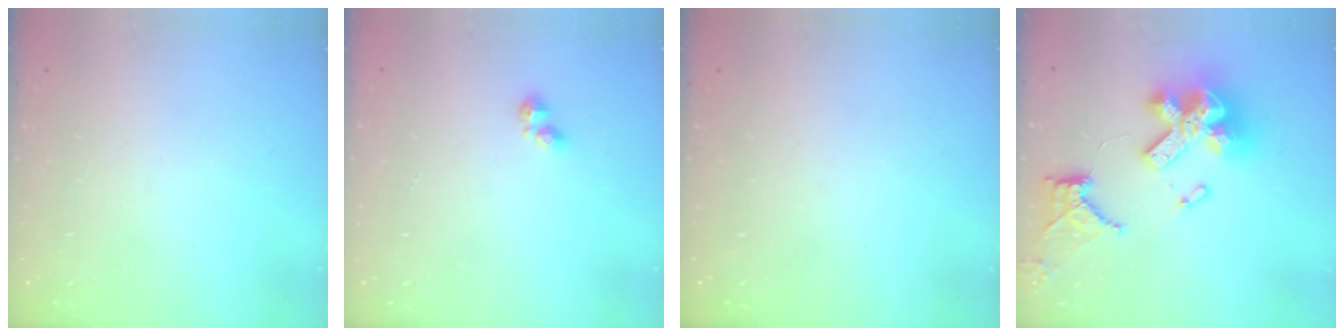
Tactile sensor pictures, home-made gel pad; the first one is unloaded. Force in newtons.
{"total": 2.6, "press": 2.5, "slide": 0.5}
{"total": 0.0}
{"total": 19.6, "press": 18.8, "slide": 5.5}